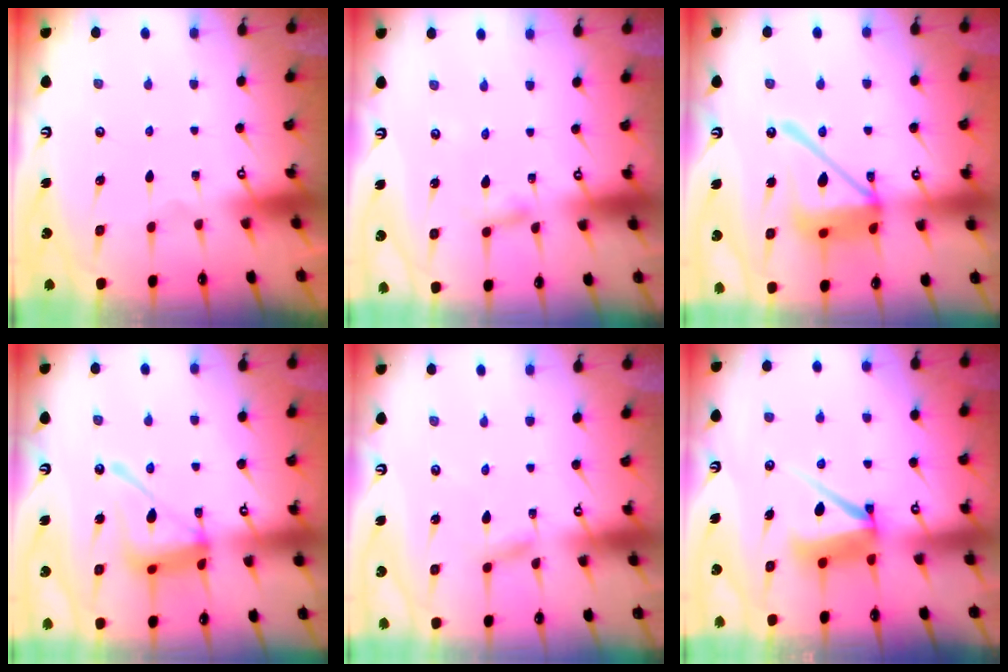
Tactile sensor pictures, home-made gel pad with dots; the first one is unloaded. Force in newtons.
{"total": 2.7, "press": 2.7, "slide": 0.3}
{"total": 18.2, "press": 18.1, "slide": 1.6}
{"total": 15.5, "press": 15.4, "slide": 1.4}
{"total": 2.0, "press": 2.0, "slide": 0.2}
{"total": 9.3, "press": 9.2, "slide": 1.0}